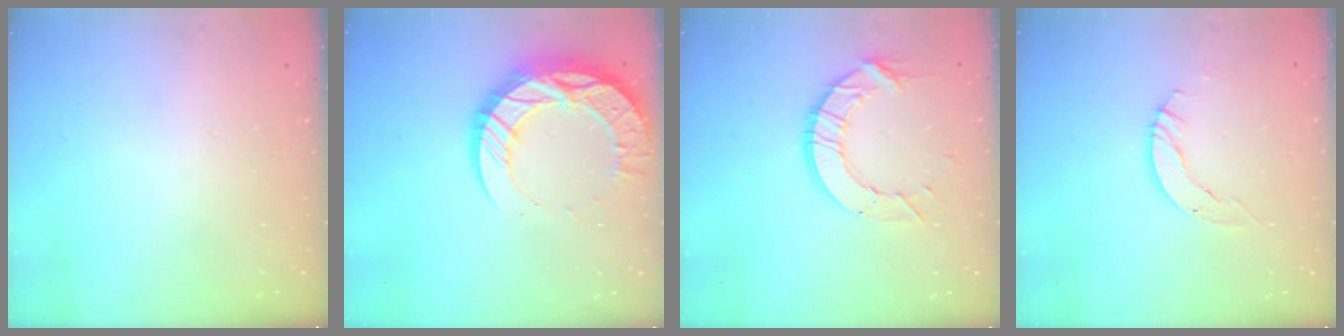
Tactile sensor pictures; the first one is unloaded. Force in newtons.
{"total": 21.4, "press": 21.3, "slide": 1.8}
{"total": 10.4, "press": 10.3, "slide": 0.5}
{"total": 4.9, "press": 4.9, "slide": 0.5}